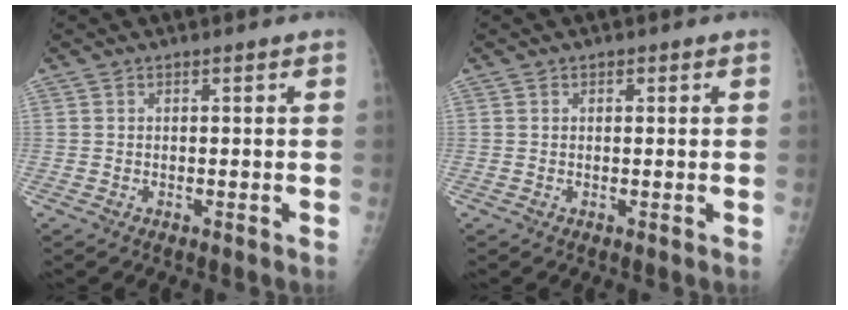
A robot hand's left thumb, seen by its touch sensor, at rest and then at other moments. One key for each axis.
{"total": 0.8, "fx": 0.3, "fy": 0.6, "fz": 0.3, "tx": 0.002, "ty": 0.000, "tz": 0.003}